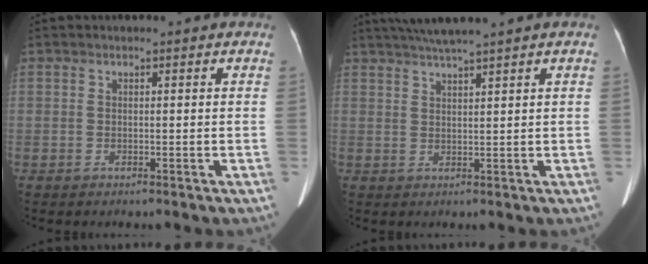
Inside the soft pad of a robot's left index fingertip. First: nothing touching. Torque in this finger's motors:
{"motor_torque": [0.62, -1.04, 0.12, 0.11]}